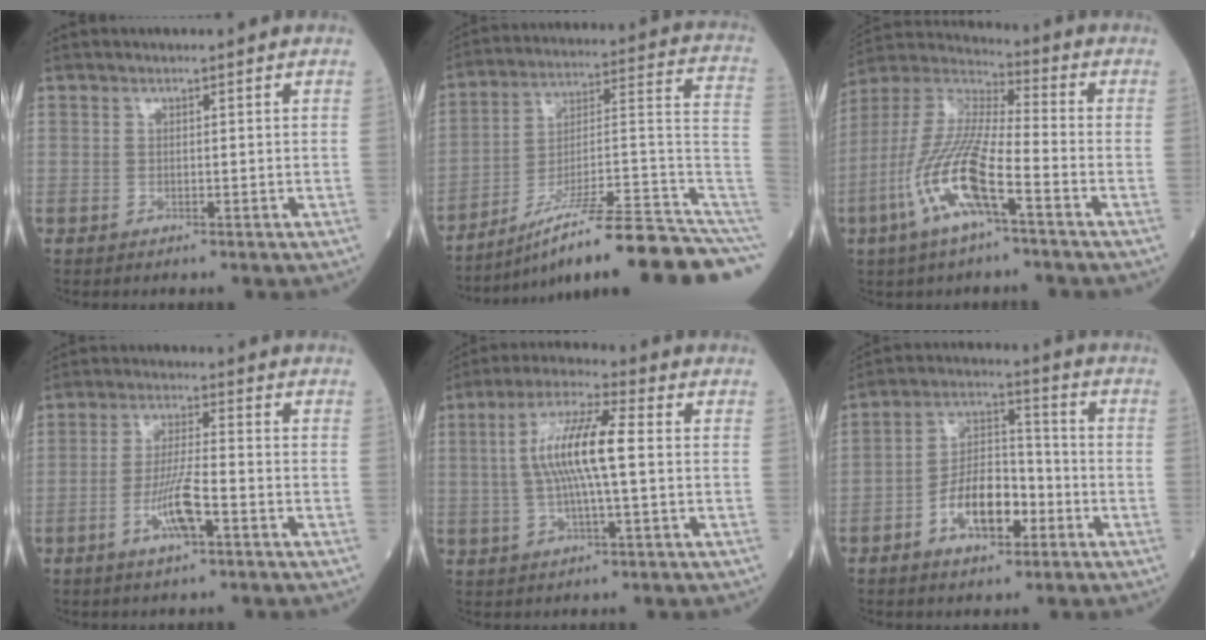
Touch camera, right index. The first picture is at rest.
{"total": 23.2, "force": [-16.5, 0.9, 16.4], "torque": [-0.159, 0.033, -0.258]}
{"total": 14.0, "force": [-5.8, 2.4, 12.5], "torque": [-0.269, -0.005, -0.116]}
{"total": 6.8, "force": [-2.8, 0.8, 6.1], "torque": [-0.121, -0.001, -0.054]}
{"total": 10.4, "force": [0.5, 1.3, 10.3], "torque": [-0.204, 0.014, 0.006]}
{"total": 10.1, "force": [-4.3, 4.6, 7.9], "torque": [-0.150, 0.018, -0.076]}